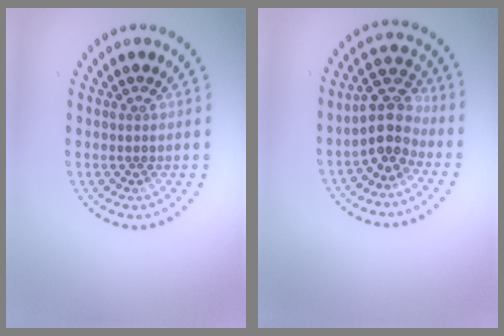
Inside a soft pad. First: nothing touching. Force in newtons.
{"total": 3.7, "press": 3.2, "slide": 1.8}